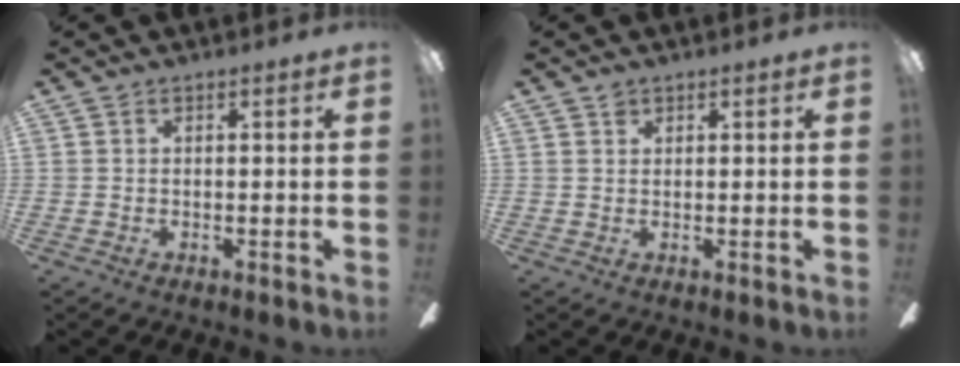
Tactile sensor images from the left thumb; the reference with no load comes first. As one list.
[{"total": 1.6, "force": [1.2, 1.0, 0.3], "torque": [0.001, -0.003, 0.020]}]